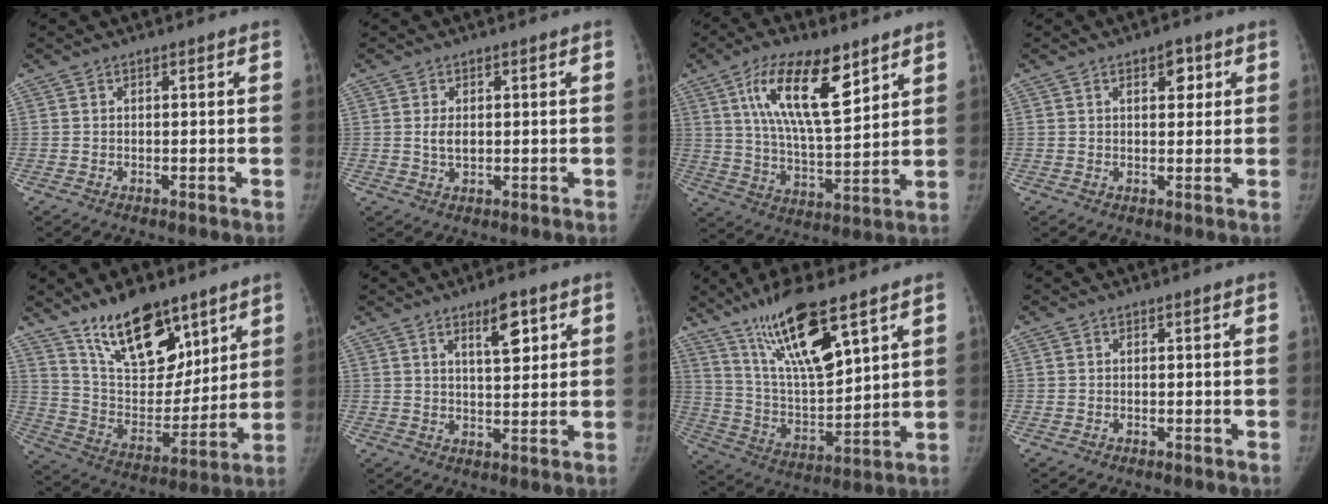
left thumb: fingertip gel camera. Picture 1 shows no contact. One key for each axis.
{"total": 2.7, "fx": 0.4, "fy": 1.7, "fz": 2.1, "tx": -0.035, "ty": -0.005, "tz": 0.011}
{"total": 17.1, "fx": 8.6, "fy": 6.2, "fz": 13.4, "tx": -0.210, "ty": -0.038, "tz": 0.158}
{"total": 4.0, "fx": 1.7, "fy": 2.2, "fz": 2.9, "tx": -0.021, "ty": -0.004, "tz": 0.022}
{"total": 18.9, "fx": 12.8, "fy": 9.2, "fz": 10.4, "tx": -0.115, "ty": -0.081, "tz": 0.231}
{"total": 6.7, "fx": 3.5, "fy": 2.4, "fz": 5.2, "tx": -0.068, "ty": -0.022, "tz": 0.055}
{"total": 17.8, "fx": 11.1, "fy": 4.6, "fz": 13.1, "tx": -0.221, "ty": -0.053, "tz": 0.219}
{"total": 0.0}